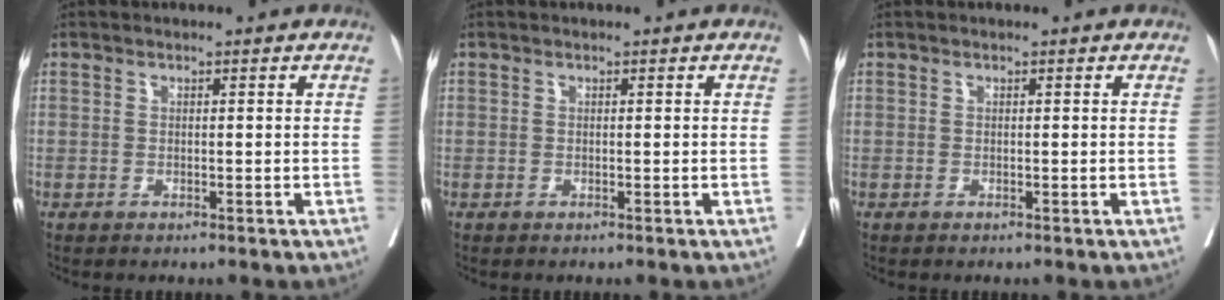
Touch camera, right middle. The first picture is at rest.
{"total": 0.0}
{"total": 0.0}